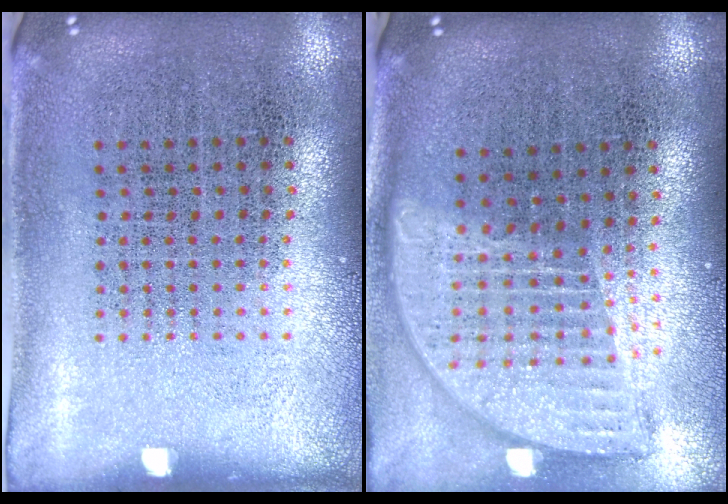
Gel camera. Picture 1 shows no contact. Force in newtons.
{"total": 1.9, "press": 1.5, "slide": 1.2}